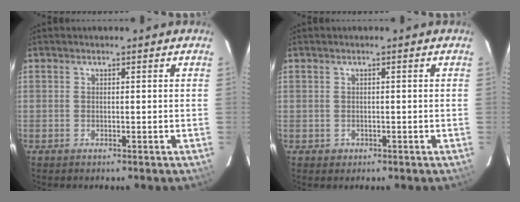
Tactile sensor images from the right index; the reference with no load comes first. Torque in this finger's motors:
{"motor_torque": [-0.07, -0.03, -0.11, -0.08]}